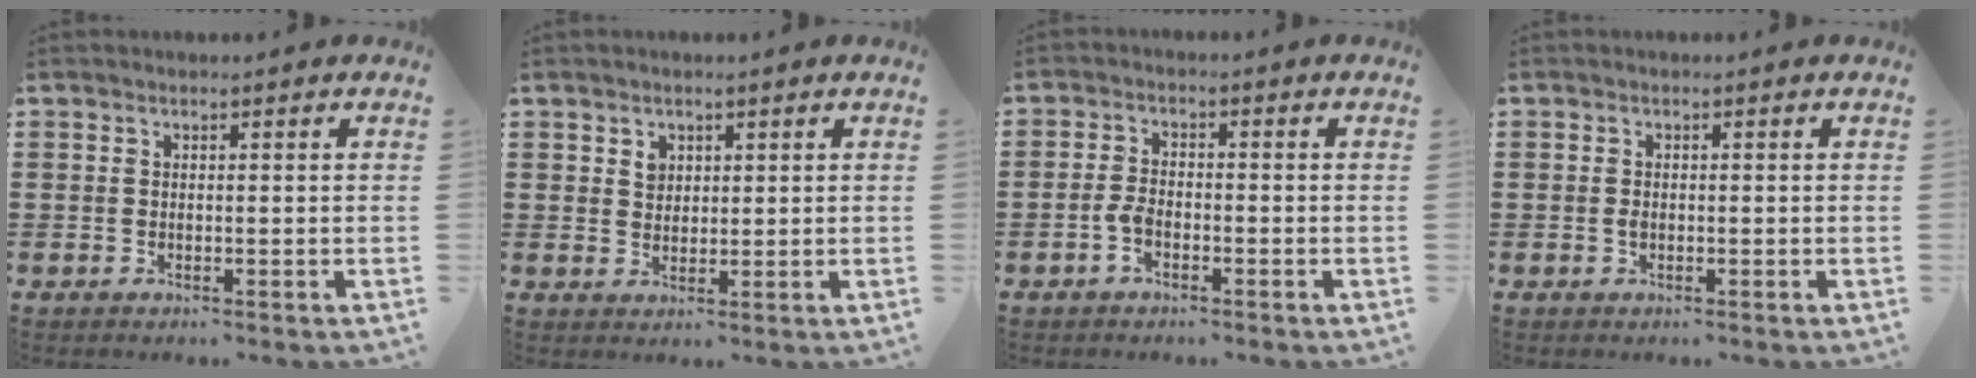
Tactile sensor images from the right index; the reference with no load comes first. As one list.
[{"total": 1.9, "force": [1.1, 1.5, 0.6], "torque": [-0.008, 0.002, 0.020]}, {"total": 3.0, "force": [-1.4, 1.4, 2.2], "torque": [-0.064, -0.003, -0.034]}, {"total": 1.0, "force": [-0.2, 0.6, 0.8], "torque": [-0.017, -0.001, -0.004]}]